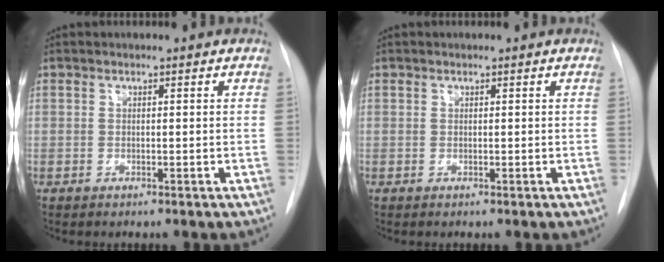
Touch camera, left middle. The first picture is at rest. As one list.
[{"total": 0.0}]